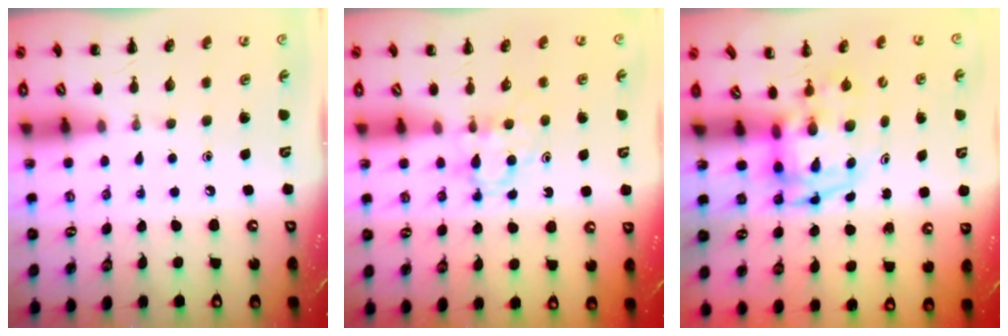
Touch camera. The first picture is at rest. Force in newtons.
{"total": 3.5, "press": 3.2, "slide": 1.3}
{"total": 3.8, "press": 3.7, "slide": 0.6}